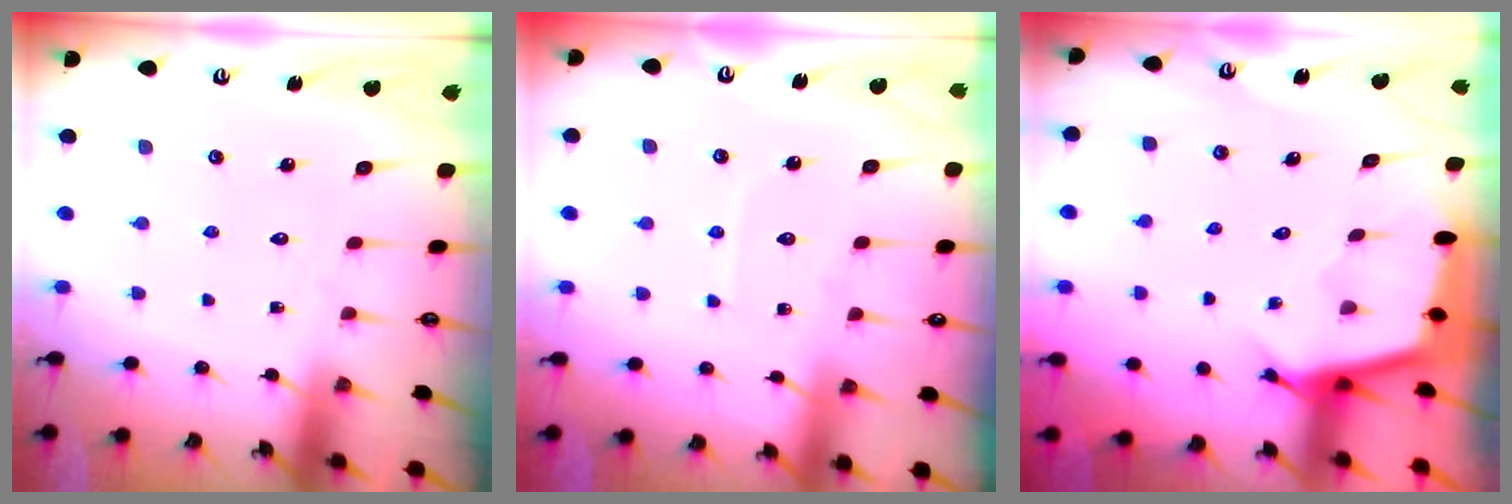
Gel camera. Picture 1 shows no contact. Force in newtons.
{"total": 3.9, "press": 3.8, "slide": 0.5}
{"total": 2.7, "press": 2.7, "slide": 0.1}